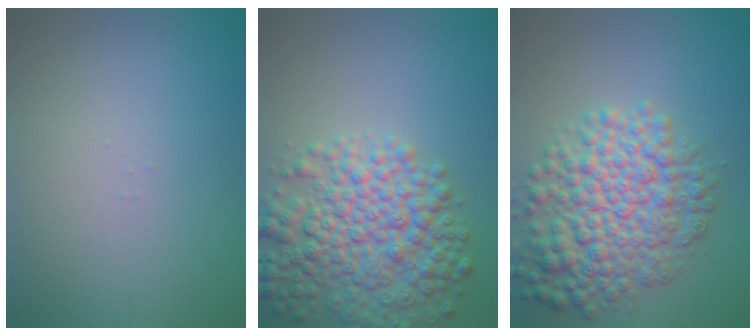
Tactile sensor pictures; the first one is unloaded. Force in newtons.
{"total": 8.0, "press": 8.0, "slide": 0.3}
{"total": 8.1, "press": 8.1, "slide": 0.2}